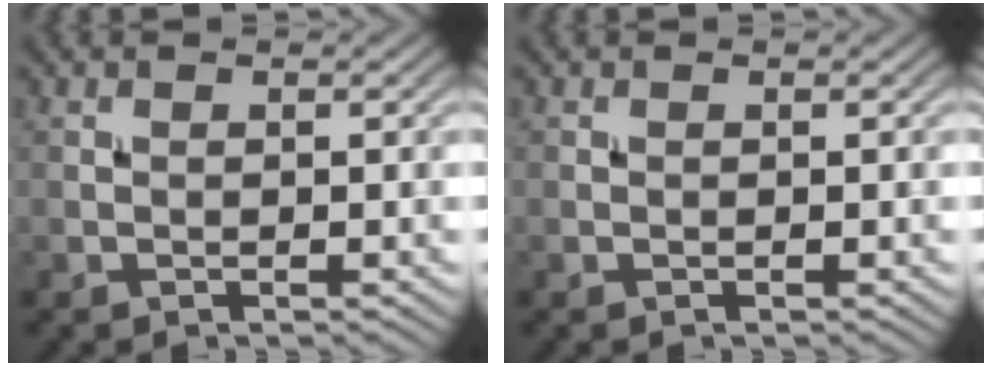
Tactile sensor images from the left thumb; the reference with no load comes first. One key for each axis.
{"total": 0.0}